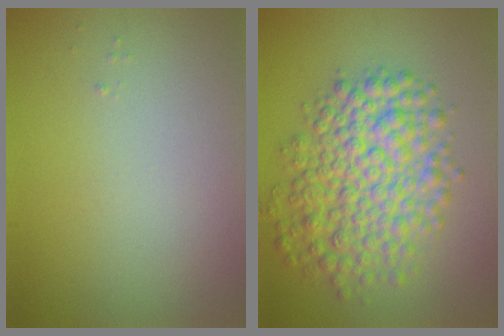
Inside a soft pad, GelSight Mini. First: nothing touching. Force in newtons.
{"total": 7.6, "press": 7.6, "slide": 0.2}